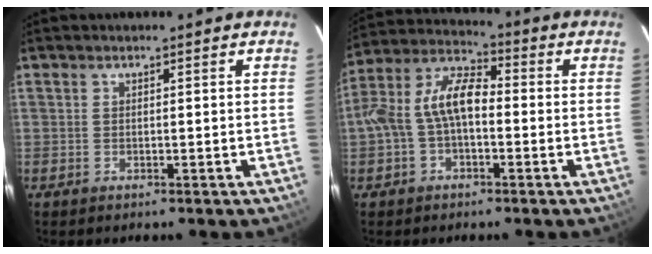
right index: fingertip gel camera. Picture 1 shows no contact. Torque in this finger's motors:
{"motor_torque": [0.46, -0.08, 0.41, 0.13]}